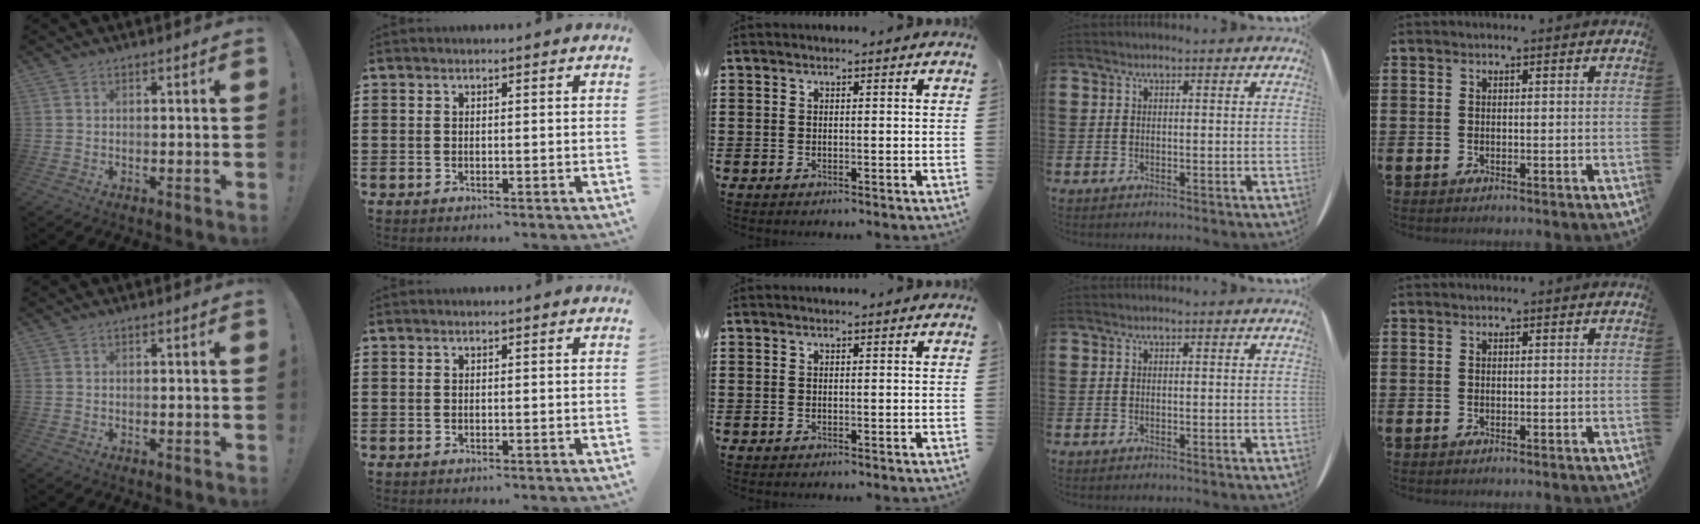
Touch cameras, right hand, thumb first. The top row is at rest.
{}